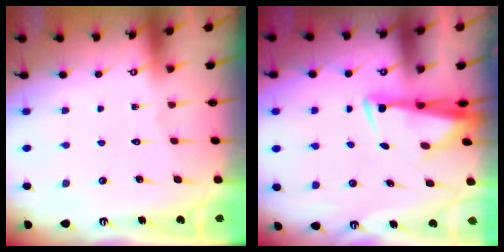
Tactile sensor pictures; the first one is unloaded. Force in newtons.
{"total": 3.2, "press": 3.0, "slide": 1.0}